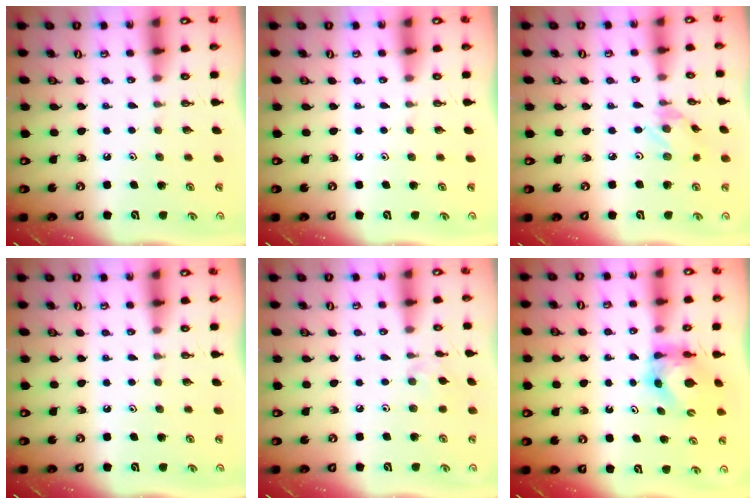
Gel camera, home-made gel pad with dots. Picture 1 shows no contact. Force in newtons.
{"total": 0.0}
{"total": 1.5, "press": 1.5, "slide": 0.0}
{"total": 0.0}
{"total": 1.8, "press": 1.7, "slide": 0.5}
{"total": 5.9, "press": 5.9, "slide": 0.7}